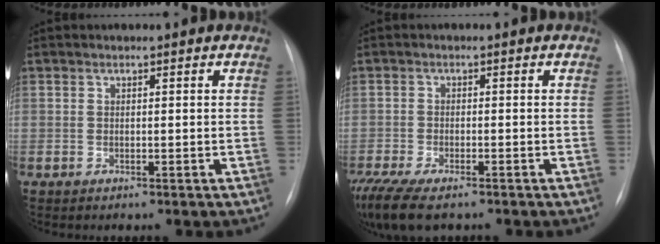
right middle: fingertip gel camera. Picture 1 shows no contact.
{"total": 10.8, "force": [-7.9, 3.4, 6.5], "torque": [-0.129, -0.017, -0.127]}